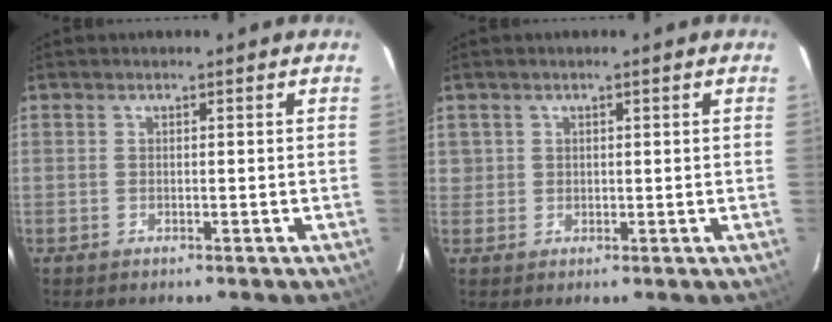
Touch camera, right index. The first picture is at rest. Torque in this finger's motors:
{"motor_torque": [-0.06, 0.08, 0.05, 0.00]}